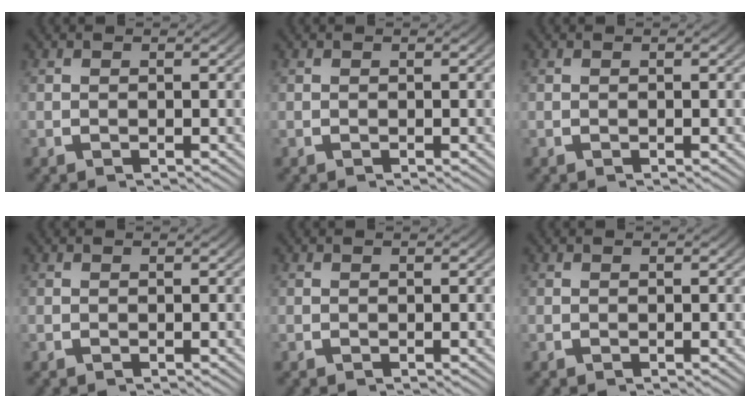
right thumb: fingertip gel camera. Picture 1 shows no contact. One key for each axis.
{"total": 0.0}
{"total": 0.0}
{"total": 0.0}
{"total": 0.0}
{"total": 0.0}